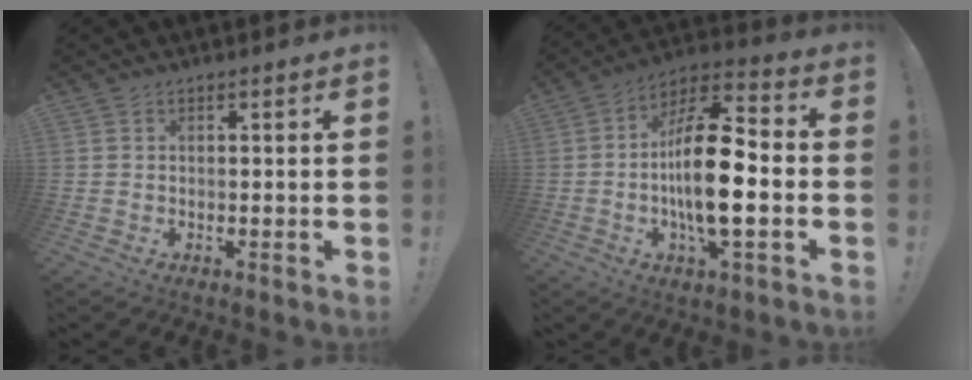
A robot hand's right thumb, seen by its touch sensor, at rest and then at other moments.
{"total": 19.2, "force": [-2.5, 7.0, 17.7], "torque": [-0.317, 0.006, -0.048]}